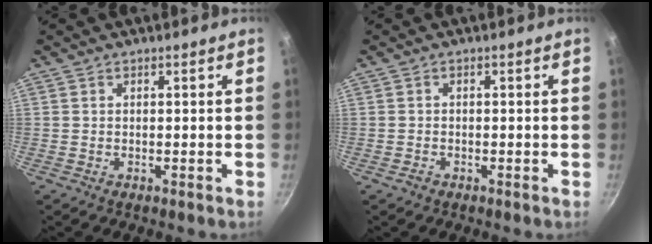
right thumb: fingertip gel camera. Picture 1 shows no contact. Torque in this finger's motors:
{"motor_torque": [-0.10, 0.04, -0.27, 0.24, 0.04]}